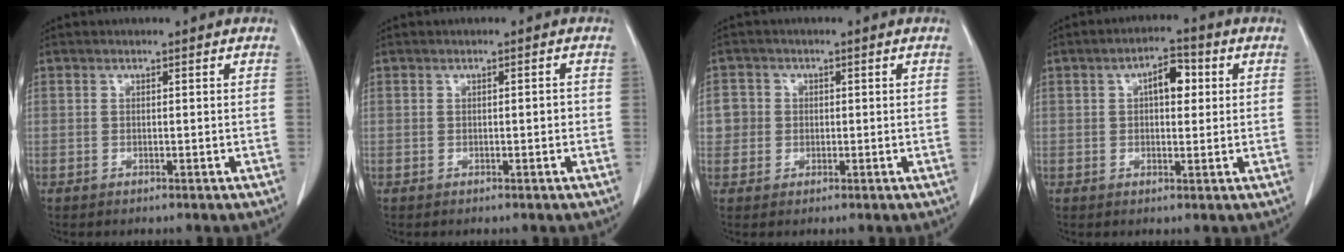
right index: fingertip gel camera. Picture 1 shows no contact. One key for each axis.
{"total": 0.8, "fx": -0.1, "fy": 0.3, "fz": 0.8, "tx": -0.008, "ty": 0.002, "tz": -0.001}
{"total": 3.3, "fx": 0.3, "fy": 3.3, "fz": 0.2, "tx": 0.012, "ty": 0.009, "tz": 0.003}
{"total": 5.1, "fx": 1.3, "fy": 2.2, "fz": 4.4, "tx": -0.069, "ty": 0.014, "tz": 0.018}